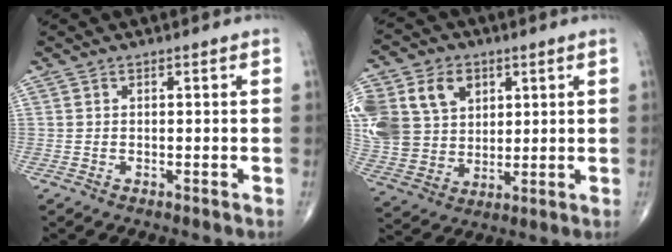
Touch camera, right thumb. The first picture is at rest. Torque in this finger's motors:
{"motor_torque": [0.17, 0.79, 0.66, 0.67, 0.32]}